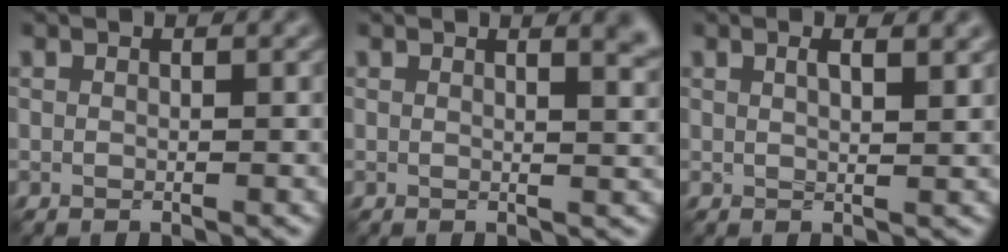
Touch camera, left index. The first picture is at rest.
{"total": 2.9, "force": [1.8, 1.1, 2.0], "torque": [-0.003, 0.006, 0.018]}
{"total": 3.0, "force": [1.7, 1.0, 2.3], "torque": [-0.023, 0.007, 0.015]}